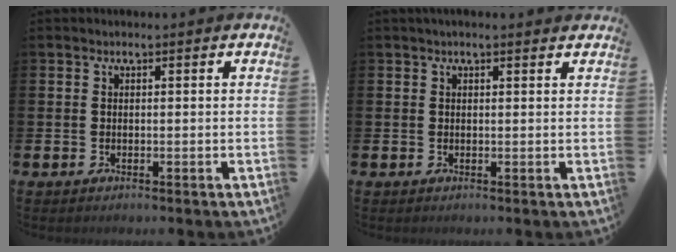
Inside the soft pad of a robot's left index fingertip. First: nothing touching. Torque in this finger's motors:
{"motor_torque": [0.53, -0.72, 0.35, 0.01]}